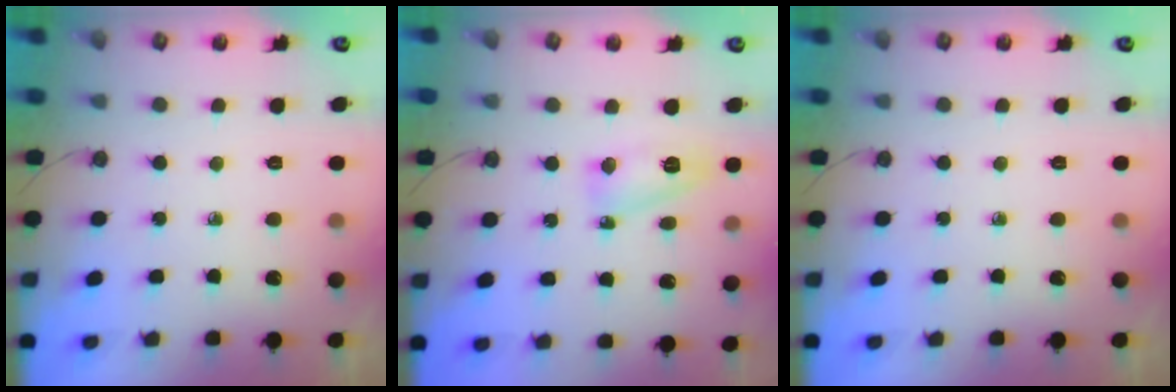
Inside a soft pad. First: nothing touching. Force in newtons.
{"total": 6.7, "press": 6.6, "slide": 0.8}
{"total": 0.0}